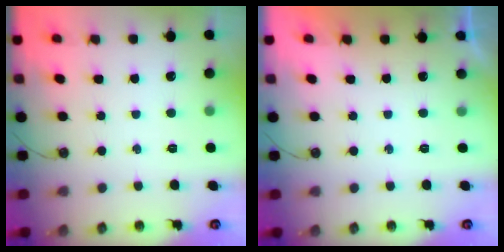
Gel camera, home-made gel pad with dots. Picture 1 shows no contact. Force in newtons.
{"total": 0.0}